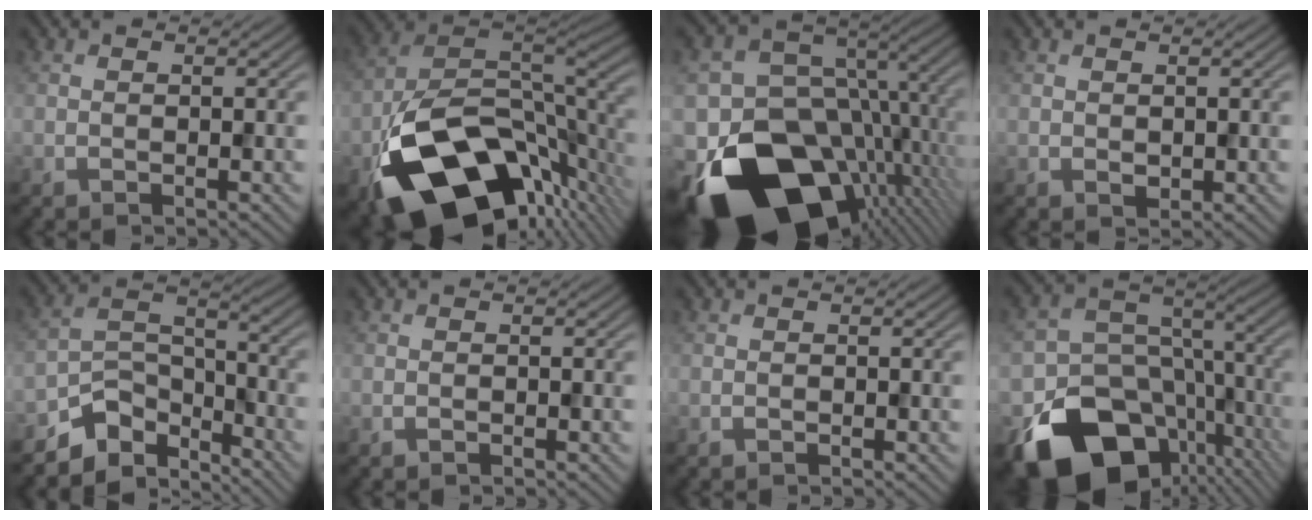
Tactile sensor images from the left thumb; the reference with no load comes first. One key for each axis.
{"total": 19.1, "fx": -9.7, "fy": 10.6, "fz": 12.6, "tx": -0.260, "ty": -0.042, "tz": -0.154}
{"total": 20.5, "fx": -8.5, "fy": 13.9, "fz": 12.5, "tx": -0.256, "ty": -0.034, "tz": -0.124}
{"total": 0.7, "fx": 0.3, "fy": 0.5, "fz": 0.4, "tx": -0.014, "ty": -0.003, "tz": 0.011}
{"total": 7.6, "fx": -5.9, "fy": 3.8, "fz": 2.8, "tx": -0.051, "ty": -0.008, "tz": -0.120}
{"total": 0.0}
{"total": 0.0}
{"total": 19.2, "fx": -9.8, "fy": 13.9, "fz": 8.9, "tx": -0.173, "ty": -0.048, "tz": -0.137}